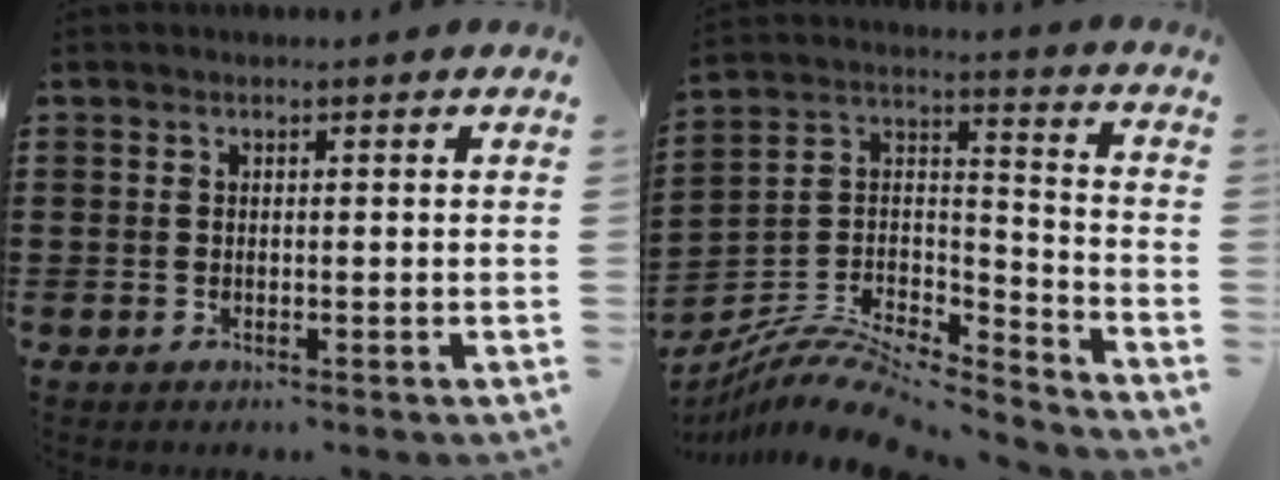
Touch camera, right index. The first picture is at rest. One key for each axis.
{"total": 9.4, "fx": -7.9, "fy": 3.2, "fz": 4.0, "tx": -0.087, "ty": 0.016, "tz": -0.159}